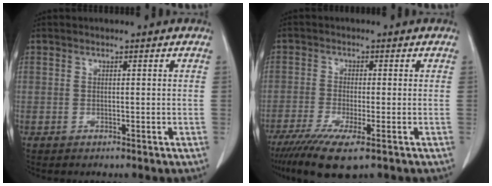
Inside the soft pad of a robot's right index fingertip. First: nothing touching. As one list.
[{"total": 8.0, "force": [-5.0, 0.9, 6.2], "torque": [-0.109, -0.022, -0.083]}]